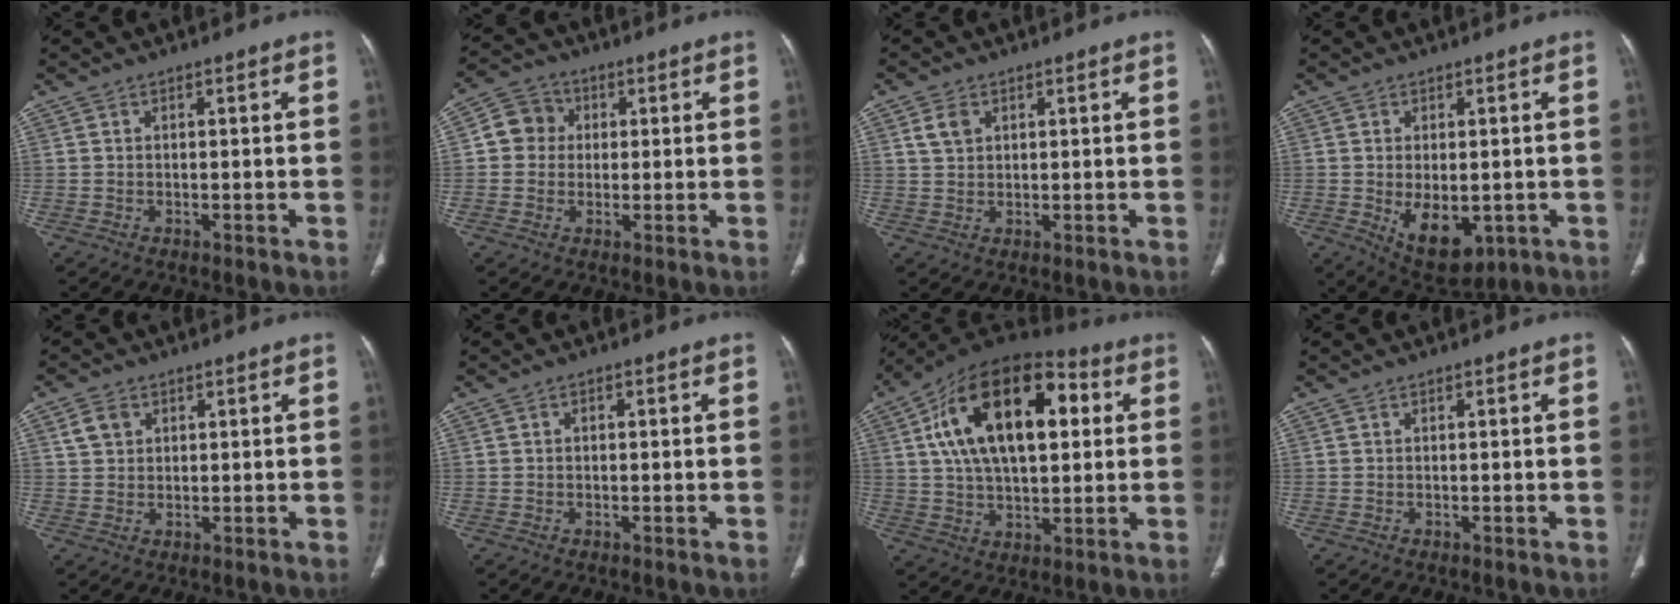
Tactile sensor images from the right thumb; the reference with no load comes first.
{"total": 6.5, "force": [0.8, 6.0, 2.3], "torque": [-0.020, 0.013, 0.003]}
{"total": 3.3, "force": [1.4, 2.3, 1.8], "torque": [-0.031, 0.000, 0.033]}
{"total": 9.8, "force": [-2.1, 5.7, 7.7], "torque": [-0.103, -0.012, -0.012]}
{"total": 3.5, "force": [1.5, 2.7, 1.6], "torque": [-0.022, -0.002, 0.032]}
{"total": 0.8, "force": [0.0, 0.5, 0.5], "torque": [-0.008, 0.003, -0.002]}
{"total": 23.6, "force": [5.8, 12.6, 19.1], "torque": [-0.304, 0.019, 0.085]}
{"total": 0.0}